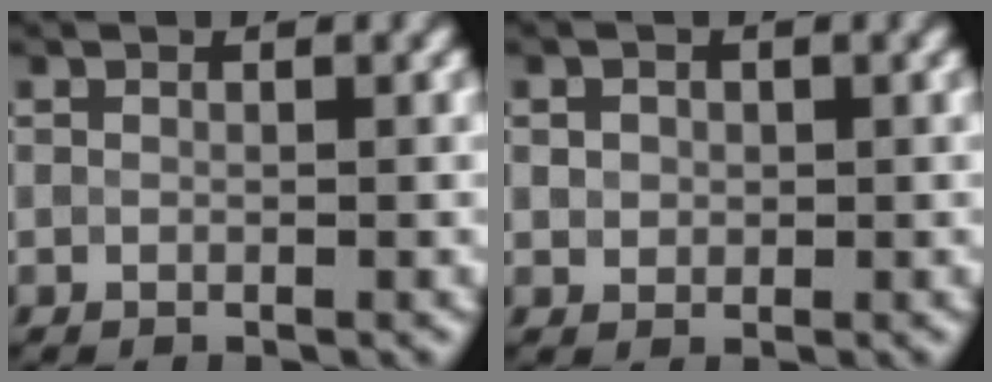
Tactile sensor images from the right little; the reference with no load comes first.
{"total": 2.0, "force": [0.7, 1.6, 1.0], "torque": [-0.014, 0.012, 0.006]}